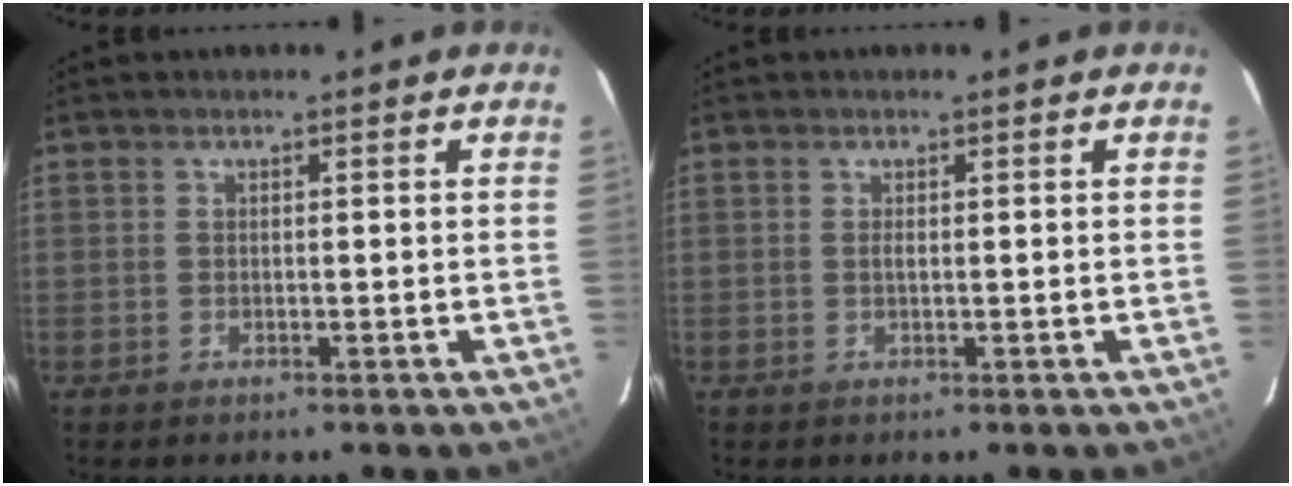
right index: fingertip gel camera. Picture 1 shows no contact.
{"total": 0.0}